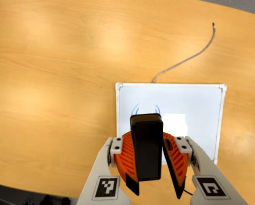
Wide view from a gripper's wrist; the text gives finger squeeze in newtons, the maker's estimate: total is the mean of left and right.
{"total": 7.4, "left": 8.2, "right": 6.7}